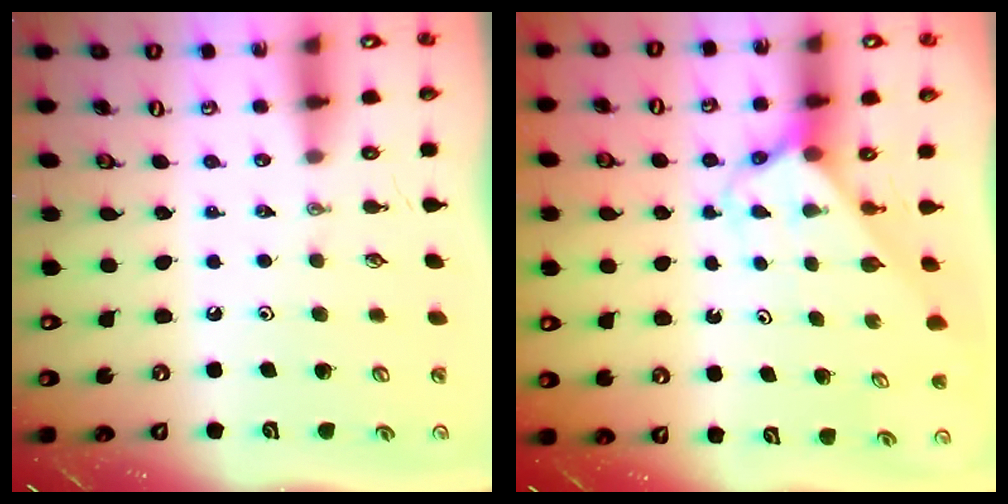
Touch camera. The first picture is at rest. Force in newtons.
{"total": 2.6, "press": 2.6, "slide": 0.1}